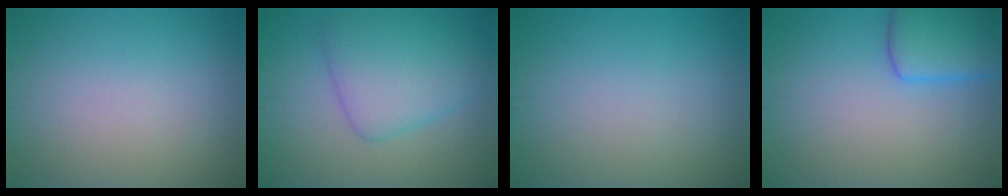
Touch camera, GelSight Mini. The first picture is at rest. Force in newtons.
{"total": 5.4, "press": 5.4, "slide": 0.1}
{"total": 0.0}
{"total": 4.9, "press": 4.8, "slide": 0.3}